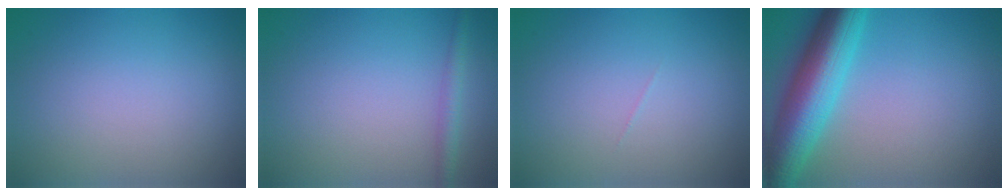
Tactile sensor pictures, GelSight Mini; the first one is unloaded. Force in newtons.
{"total": 1.6, "press": 1.6, "slide": 0.0}
{"total": 0.0}
{"total": 9.0, "press": 9.0, "slide": 0.2}